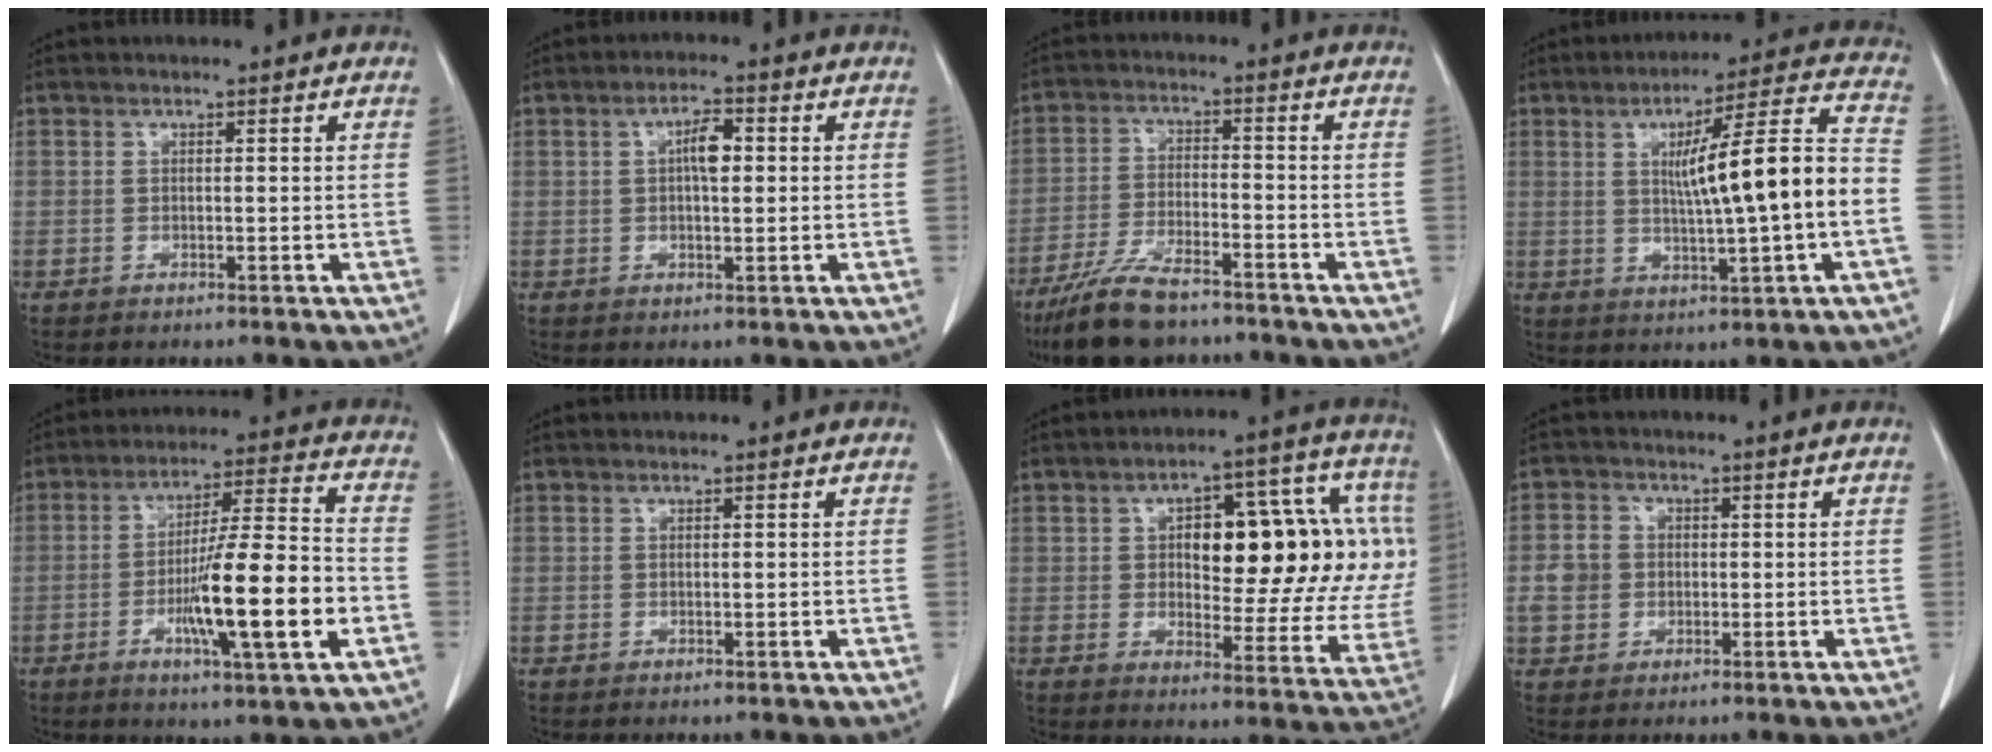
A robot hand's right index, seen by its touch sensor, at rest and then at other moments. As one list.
[{"total": 3.8, "force": [0.5, 1.2, 3.5], "torque": [-0.062, 0.007, 0.007]}, {"total": 10.9, "force": [-8.8, 2.6, 6.0], "torque": [-0.119, -0.024, -0.156]}, {"total": 14.7, "force": [-0.5, -0.1, 14.7], "torque": [-0.221, 0.016, -0.008]}, {"total": 15.6, "force": [-4.3, 0.8, 15.0], "torque": [-0.248, -0.005, -0.070]}, {"total": 0.0}, {"total": 21.9, "force": [3.8, 8.9, 19.7], "torque": [-0.237, 0.040, 0.061]}, {"total": 4.2, "force": [-0.2, 3.8, 1.7], "torque": [-0.043, 0.013, -0.001]}]